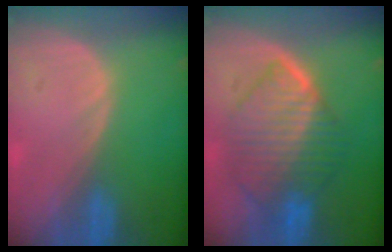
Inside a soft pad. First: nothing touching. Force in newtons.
{"total": 10.1, "press": 10.1, "slide": 1.0}